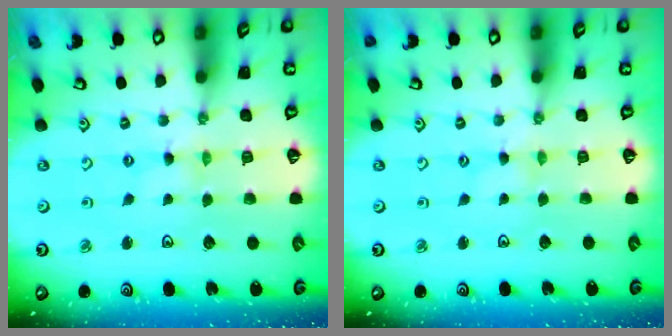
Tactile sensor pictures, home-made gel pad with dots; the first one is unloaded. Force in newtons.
{"total": 0.6, "press": 0.6, "slide": 0.1}